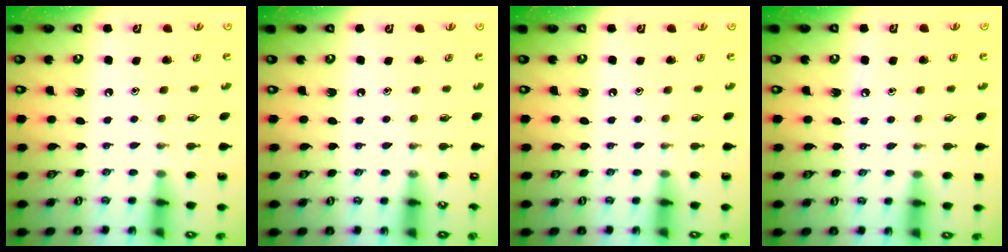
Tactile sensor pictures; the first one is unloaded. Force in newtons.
{"total": 3.3, "press": 3.3, "slide": 0.4}
{"total": 0.0}
{"total": 3.1, "press": 3.0, "slide": 0.4}